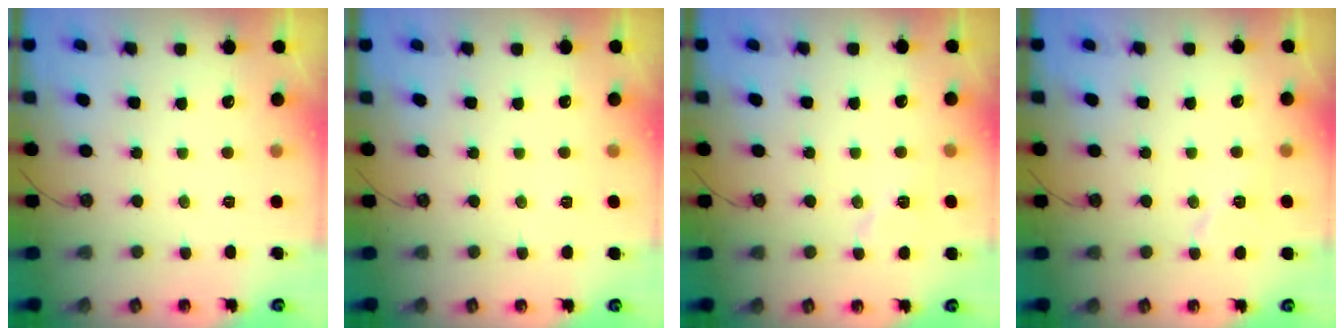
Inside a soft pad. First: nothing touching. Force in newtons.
{"total": 2.5, "press": 1.1, "slide": 2.2}
{"total": 6.8, "press": 6.7, "slide": 0.7}
{"total": 7.0, "press": 7.0, "slide": 1.1}